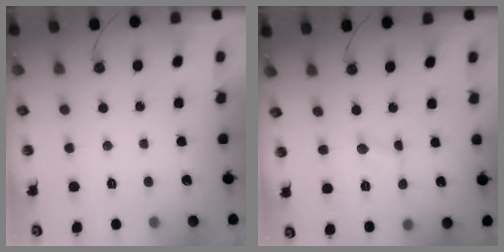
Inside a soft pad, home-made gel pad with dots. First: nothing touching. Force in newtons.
{"total": 0.9, "press": 0.9, "slide": 0.3}